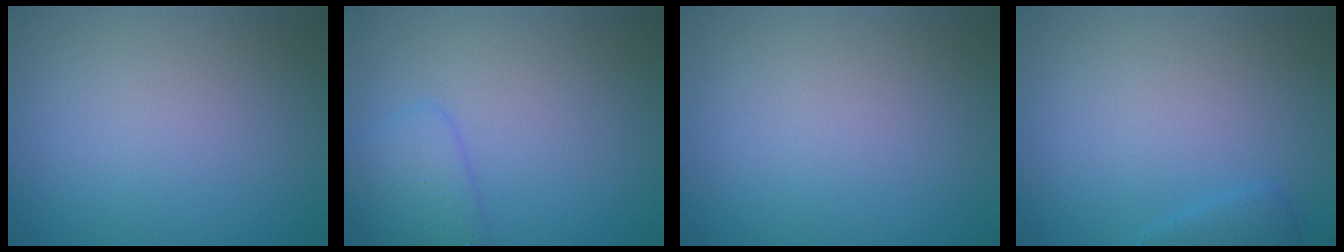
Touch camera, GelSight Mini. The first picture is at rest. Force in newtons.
{"total": 2.4, "press": 2.4, "slide": 0.1}
{"total": 0.0}
{"total": 1.4, "press": 1.4, "slide": 0.1}